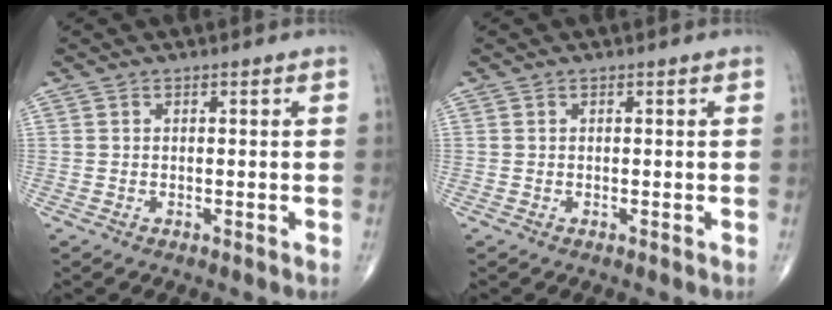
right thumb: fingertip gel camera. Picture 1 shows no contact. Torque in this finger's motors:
{"motor_torque": [-0.39, 0.39, 0.00, 0.00, 0.01]}